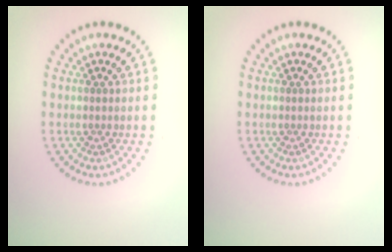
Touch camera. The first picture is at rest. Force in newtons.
{"total": 0.0}